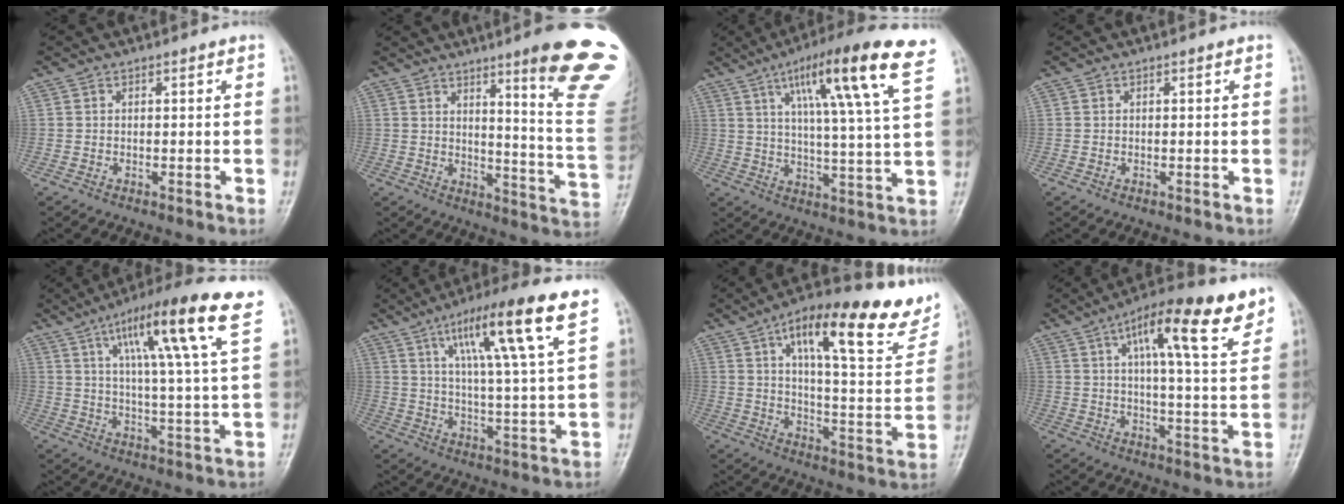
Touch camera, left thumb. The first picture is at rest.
{"total": 19.8, "force": [11.8, 1.4, 15.8], "torque": [-0.175, -0.077, 0.154]}
{"total": 18.2, "force": [9.1, 1.3, 15.7], "torque": [-0.237, -0.023, 0.133]}
{"total": 0.0}
{"total": 18.0, "force": [9.0, 1.2, 15.5], "torque": [-0.239, -0.023, 0.134]}
{"total": 16.1, "force": [8.3, 1.3, 13.8], "torque": [-0.226, -0.026, 0.134]}
{"total": 25.3, "force": [14.4, 7.8, 19.3], "torque": [-0.234, -0.032, 0.210]}
{"total": 16.7, "force": [8.9, 4.1, 13.6], "torque": [-0.188, -0.023, 0.131]}